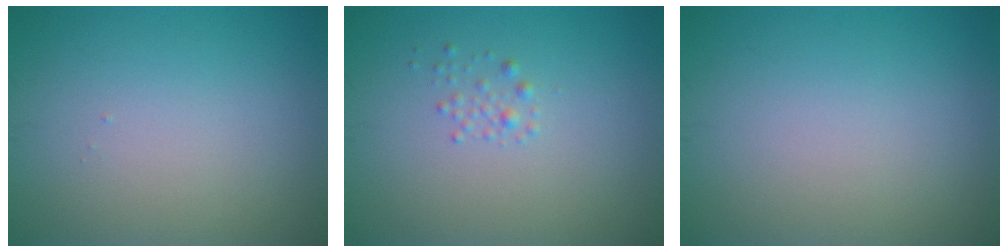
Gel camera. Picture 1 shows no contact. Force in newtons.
{"total": 0.9, "press": 0.9, "slide": 0.0}
{"total": 0.0}